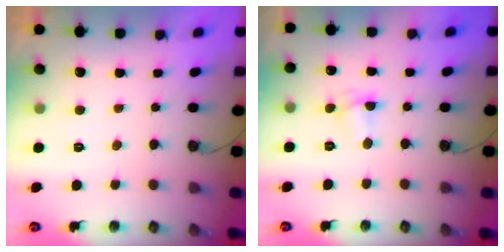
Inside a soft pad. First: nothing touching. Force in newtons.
{"total": 2.8, "press": 2.8, "slide": 0.5}